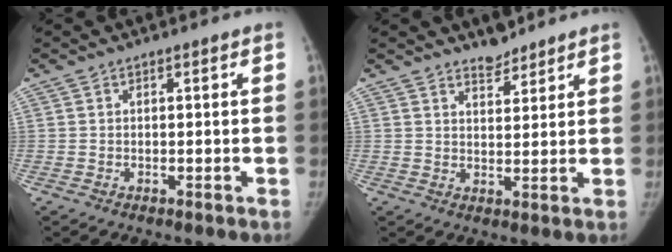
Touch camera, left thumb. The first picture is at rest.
{"total": 3.7, "force": [3.3, 1.3, 0.9], "torque": [0.003, -0.027, 0.054]}